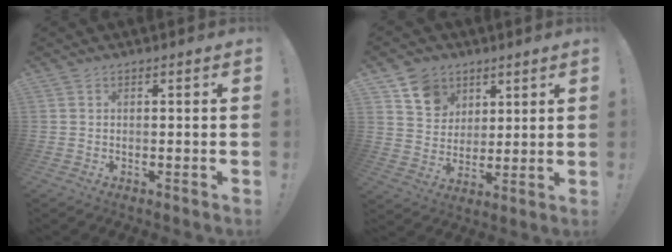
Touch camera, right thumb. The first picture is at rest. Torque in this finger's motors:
{"motor_torque": [0.08, 0.18, -0.15, 0.55, -0.02]}